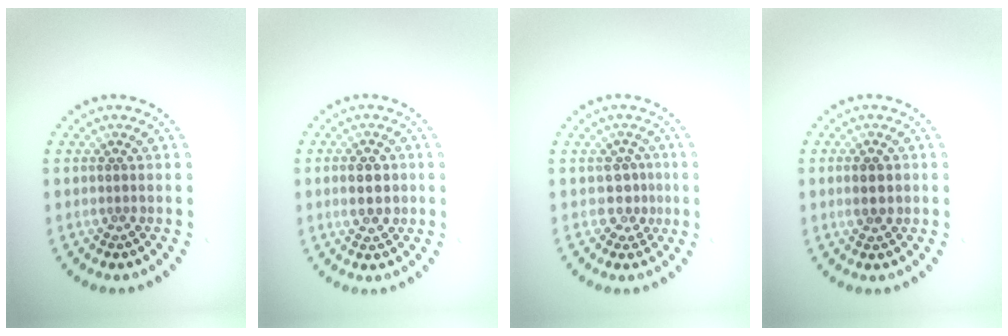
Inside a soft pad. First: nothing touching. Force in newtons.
{"total": 3.2, "press": 3.2, "slide": 0.0}
{"total": 2.0, "press": 1.6, "slide": 1.3}
{"total": 1.9, "press": 1.9, "slide": 0.2}